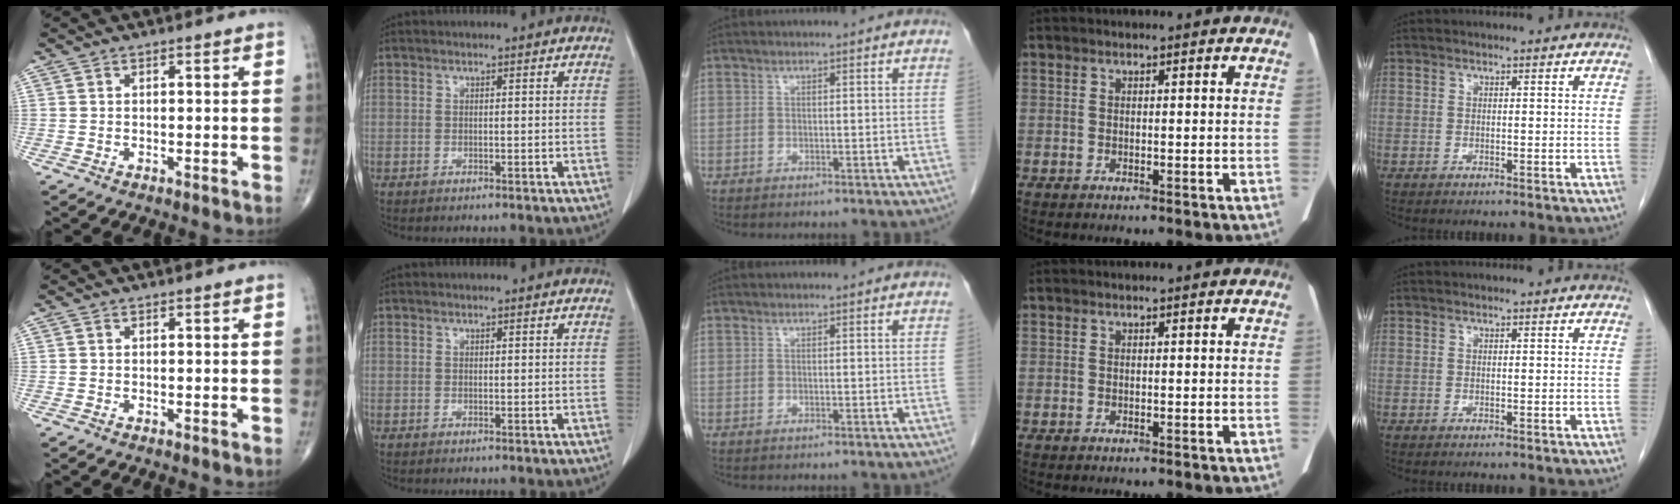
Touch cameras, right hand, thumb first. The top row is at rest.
{}